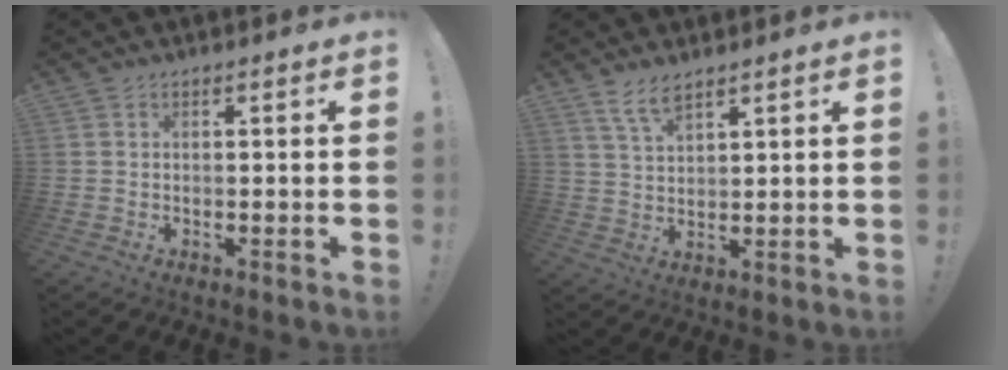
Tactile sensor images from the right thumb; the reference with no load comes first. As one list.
[{"total": 5.7, "force": [4.4, 1.6, 3.1], "torque": [-0.055, -0.024, 0.080]}]